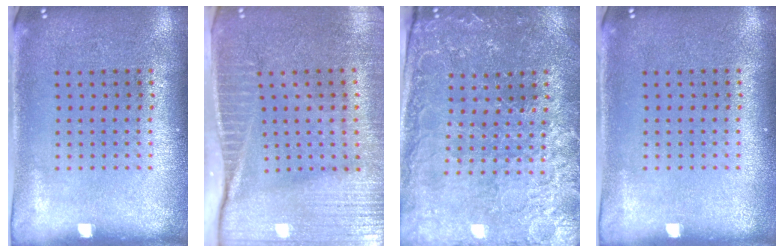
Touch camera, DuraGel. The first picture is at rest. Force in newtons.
{"total": 4.1, "press": 3.7, "slide": 1.9}
{"total": 1.7, "press": 1.7, "slide": 0.3}
{"total": 0.0}